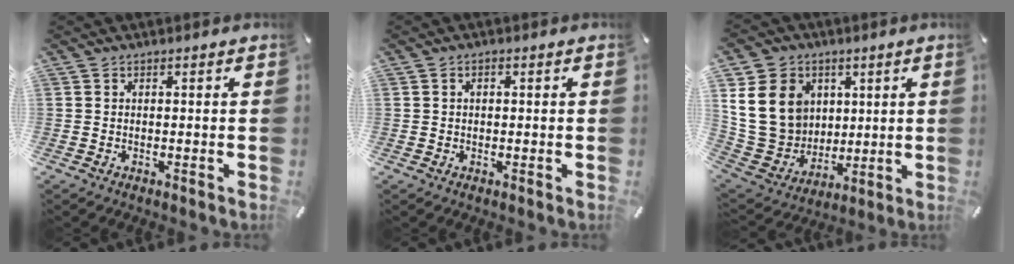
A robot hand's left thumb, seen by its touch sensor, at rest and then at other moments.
{"total": 1.0, "force": [0.1, 0.7, 0.7], "torque": [-0.014, 0.005, 0.000]}
{"total": 17.3, "force": [4.4, 14.9, 7.6], "torque": [-0.164, -0.019, 0.087]}